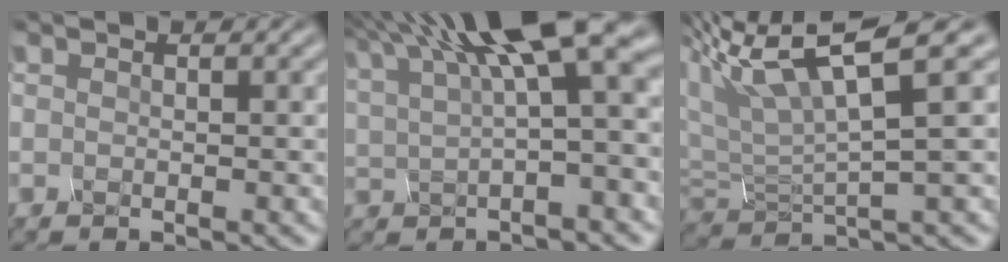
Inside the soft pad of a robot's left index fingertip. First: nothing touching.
{"total": 9.3, "force": [4.4, 1.4, 8.0], "torque": [-0.101, 0.029, 0.085]}
{"total": 6.2, "force": [5.0, 0.0, 3.6], "torque": [-0.095, 0.019, 0.107]}